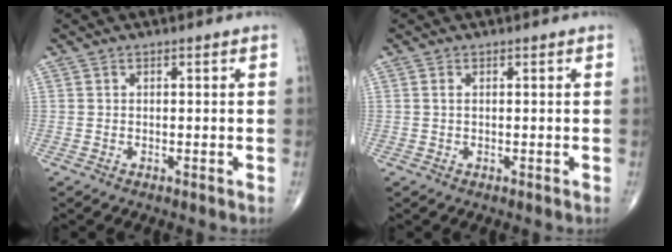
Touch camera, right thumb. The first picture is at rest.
{"total": 0.5, "force": [0.1, 0.2, 0.5], "torque": [-0.014, 0.003, 0.003]}